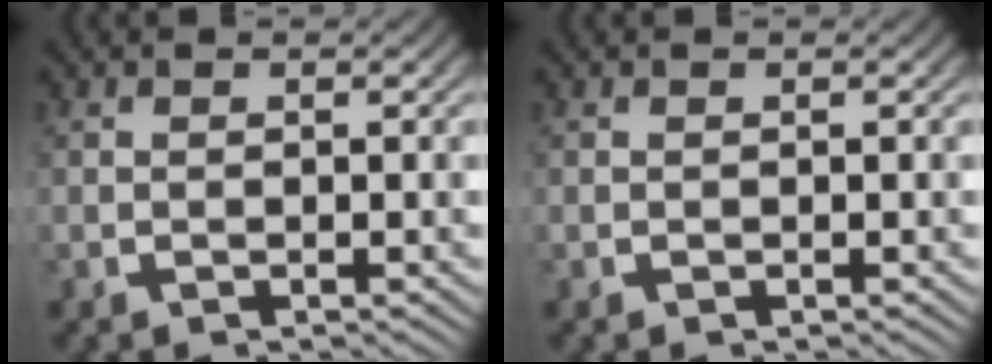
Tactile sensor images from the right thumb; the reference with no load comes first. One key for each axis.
{"total": 0.0}